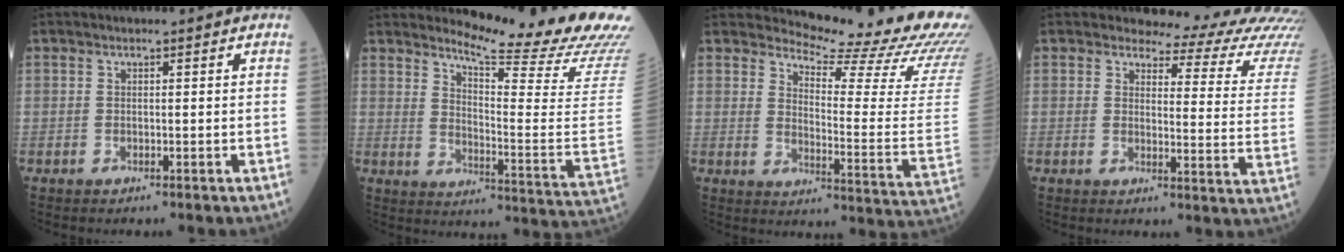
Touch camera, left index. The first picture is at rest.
{"total": 21.4, "force": [19.3, 0.0, 9.2], "torque": [-0.141, -0.132, 0.230]}
{"total": 18.8, "force": [18.0, -0.8, 5.4], "torque": [-0.092, -0.148, 0.208]}
{"total": 15.9, "force": [15.6, 1.9, 2.7], "torque": [-0.007, -0.124, 0.138]}